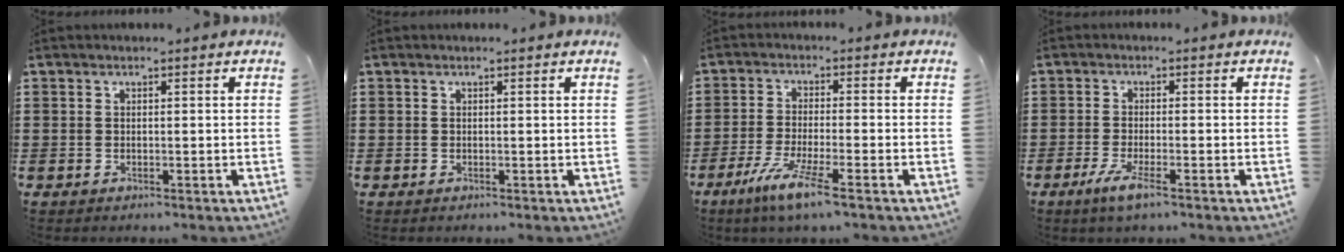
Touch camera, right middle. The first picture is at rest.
{"total": 0.0}
{"total": 6.2, "force": [-4.1, 0.1, 4.7], "torque": [-0.102, -0.015, -0.077]}
{"total": 3.6, "force": [-2.0, 0.3, 3.0], "torque": [-0.070, -0.013, -0.040]}